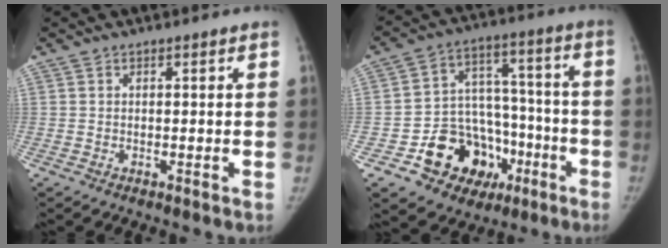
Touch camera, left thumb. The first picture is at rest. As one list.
[{"total": 18.2, "force": [-7.9, 14.0, 8.6], "torque": [-0.083, 0.081, -0.113]}]